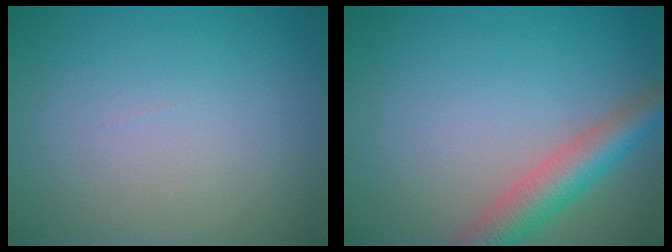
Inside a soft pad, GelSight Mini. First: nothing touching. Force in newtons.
{"total": 4.7, "press": 4.7, "slide": 0.2}